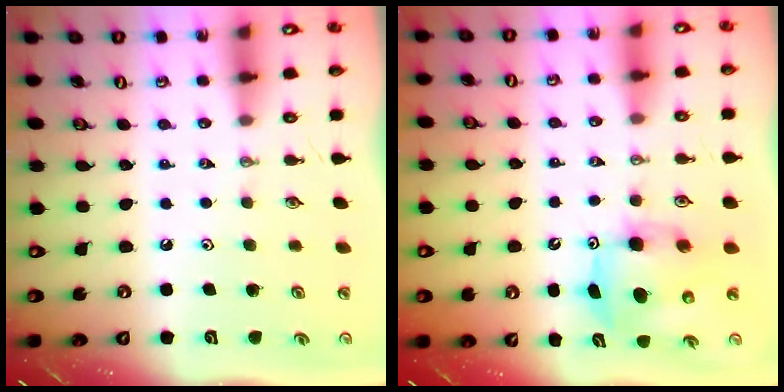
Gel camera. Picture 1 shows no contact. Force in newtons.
{"total": 9.6, "press": 9.4, "slide": 1.9}